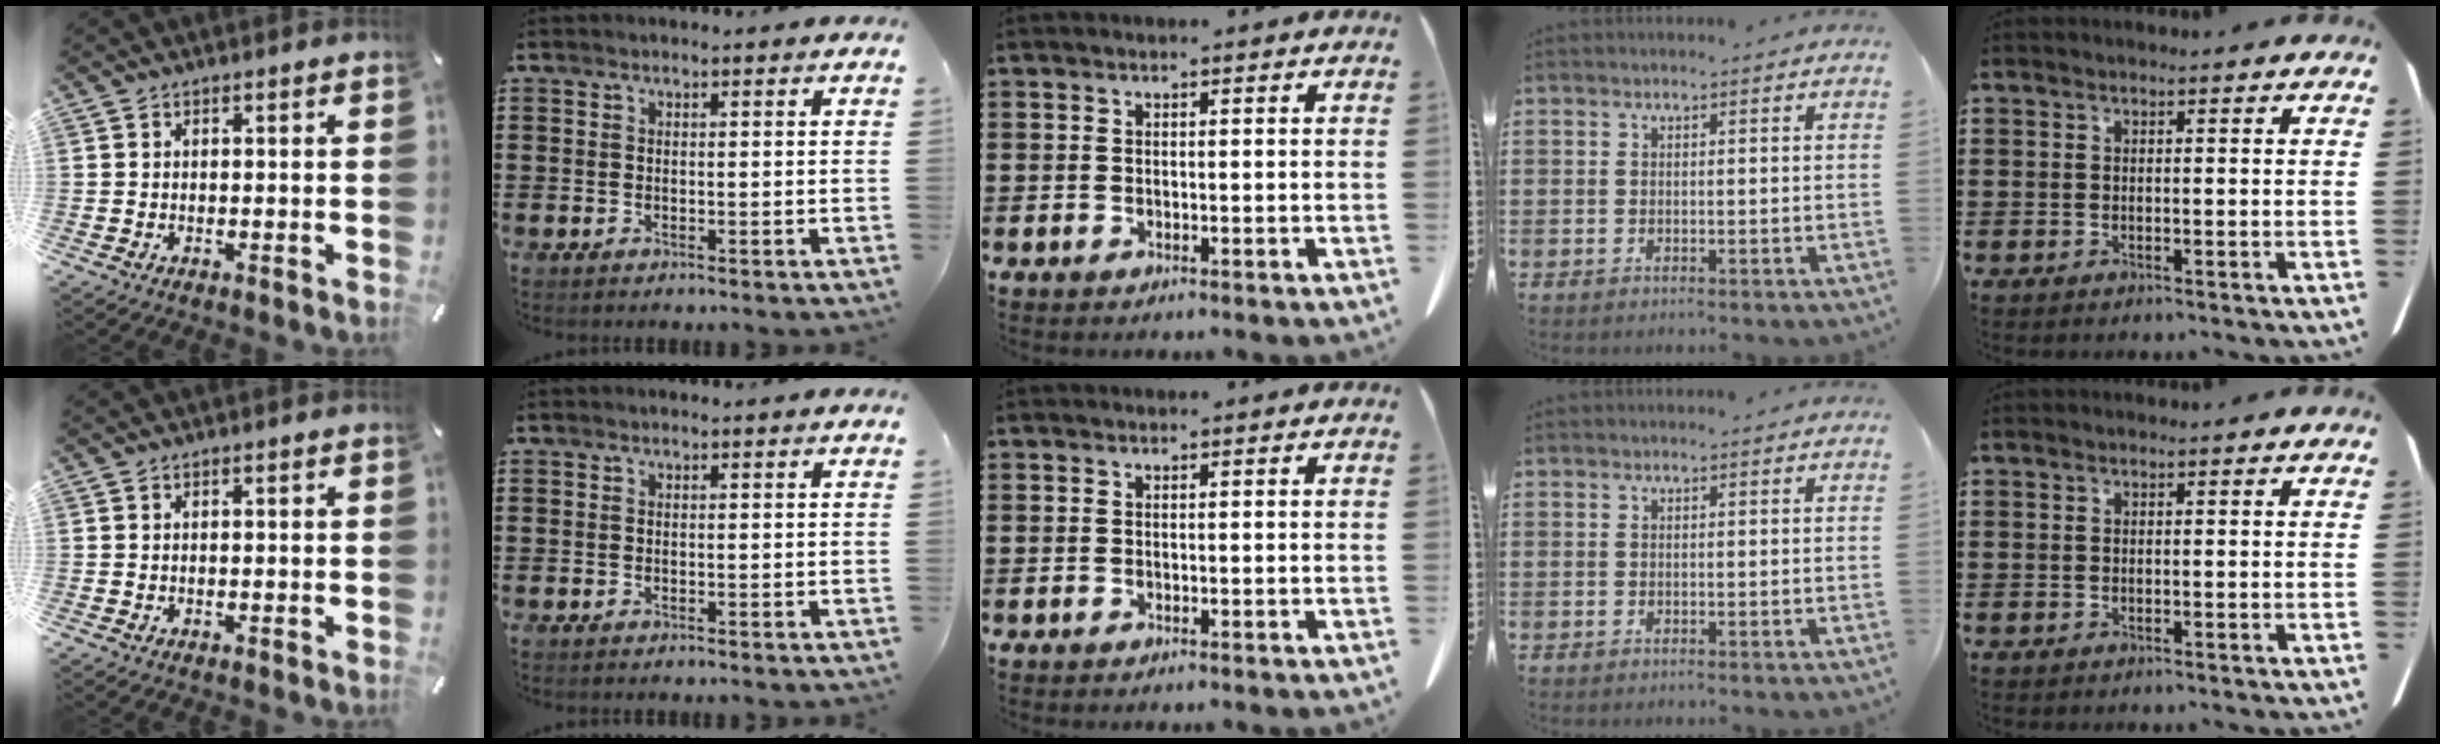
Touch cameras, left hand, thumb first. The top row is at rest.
{}